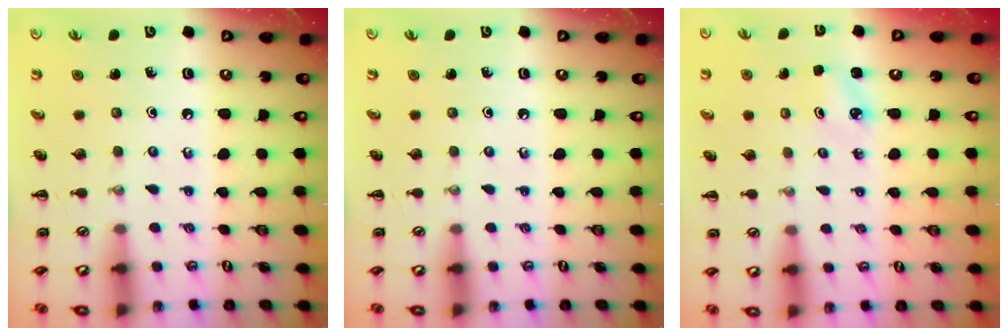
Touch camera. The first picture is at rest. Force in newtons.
{"total": 0.0}
{"total": 1.9, "press": 1.8, "slide": 0.4}